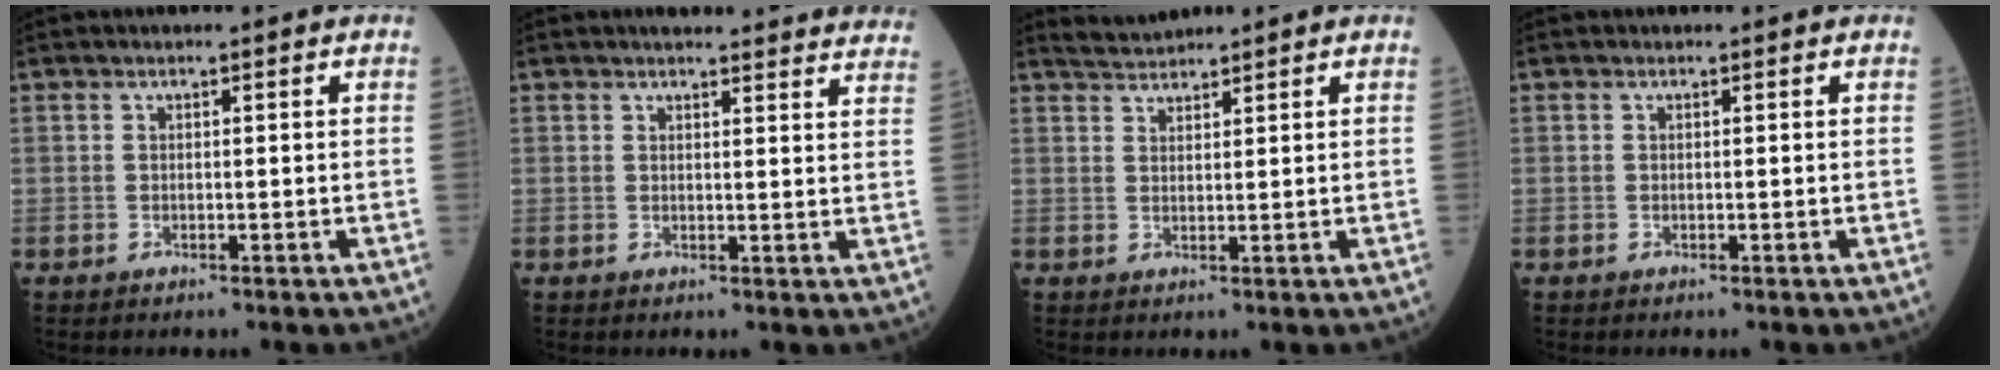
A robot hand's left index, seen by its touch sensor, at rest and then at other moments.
{"total": 20.1, "force": [19.3, 1.9, 5.4], "torque": [-0.053, -0.040, 0.208]}
{"total": 2.5, "force": [2.5, -0.2, -0.2], "torque": [-0.004, 0.012, 0.055]}
{"total": 0.0}